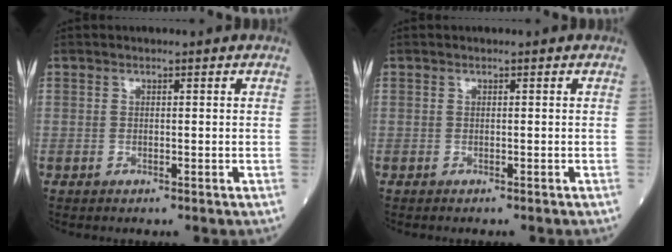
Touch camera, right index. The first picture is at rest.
{"total": 1.0, "force": [-0.9, 0.0, 0.5], "torque": [-0.004, -0.001, -0.013]}